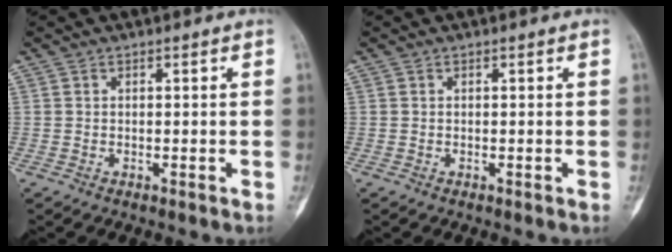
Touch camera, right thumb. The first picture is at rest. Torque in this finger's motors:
{"motor_torque": [-0.04, 0.07, 0.13, 0.12, 0.02]}